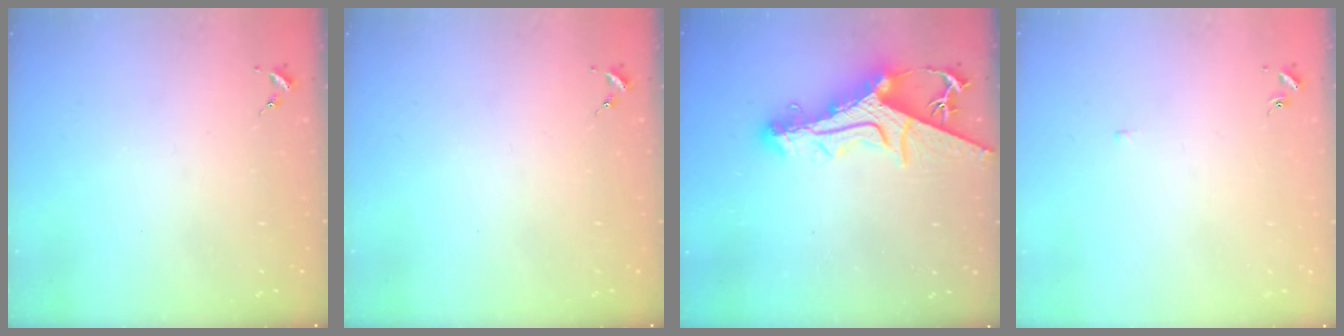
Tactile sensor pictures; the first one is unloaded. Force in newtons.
{"total": 0.0}
{"total": 13.4, "press": 13.3, "slide": 1.4}
{"total": 2.0, "press": 1.9, "slide": 0.4}